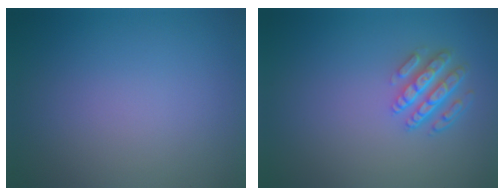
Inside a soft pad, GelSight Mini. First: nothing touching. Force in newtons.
{"total": 4.2, "press": 3.4, "slide": 2.5}